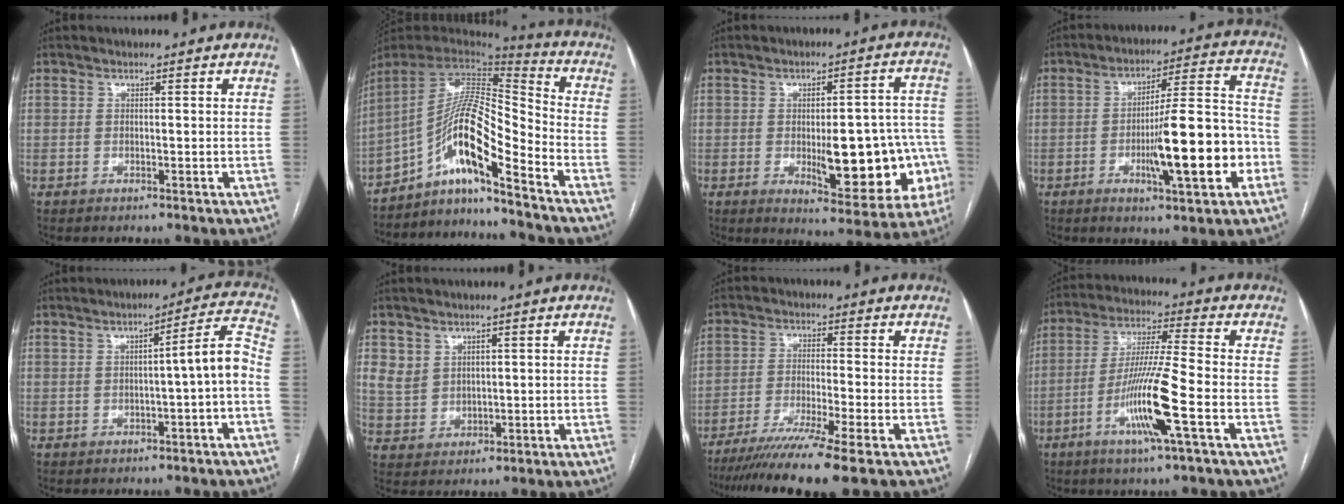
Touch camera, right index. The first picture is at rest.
{"total": 14.0, "force": [-8.5, 0.8, 11.1], "torque": [-0.198, 0.023, -0.147]}
{"total": 15.9, "force": [-3.8, 5.4, 14.5], "torque": [-0.132, 0.025, -0.031]}
{"total": 15.2, "force": [-4.7, 1.9, 14.3], "torque": [-0.220, 0.008, -0.067]}
{"total": 5.8, "force": [-1.4, -0.3, 5.6], "torque": [-0.069, 0.015, -0.020]}
{"total": 4.2, "force": [2.1, 3.5, 1.1], "torque": [-0.024, 0.005, 0.053]}
{"total": 11.9, "force": [-8.9, -1.8, 7.7], "torque": [-0.119, -0.033, -0.140]}
{"total": 12.1, "force": [-4.5, -0.6, 11.2], "torque": [-0.220, -0.012, -0.089]}